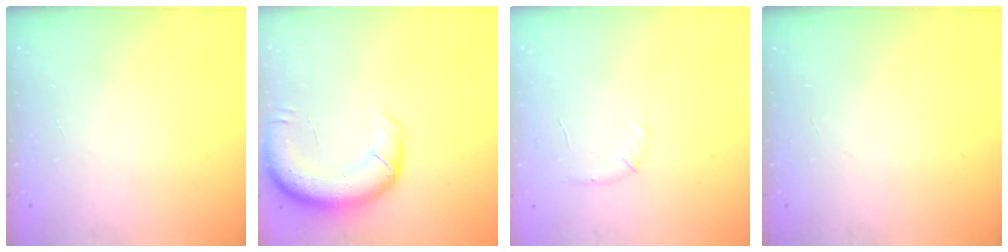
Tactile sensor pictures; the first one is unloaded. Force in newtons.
{"total": 13.2, "press": 12.8, "slide": 3.3}
{"total": 5.5, "press": 5.3, "slide": 1.5}
{"total": 0.0}